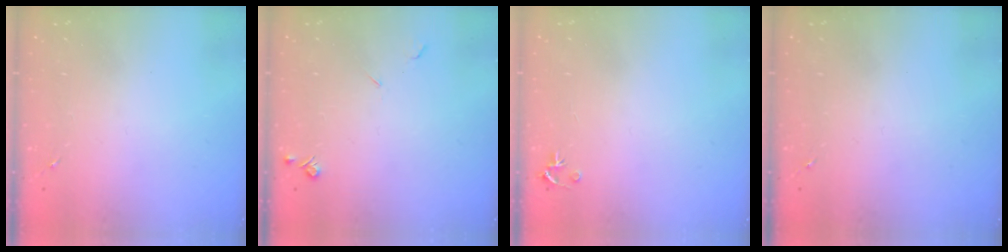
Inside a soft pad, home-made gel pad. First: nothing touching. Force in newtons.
{"total": 4.0, "press": 3.9, "slide": 0.7}
{"total": 3.5, "press": 3.5, "slide": 0.4}
{"total": 0.0}